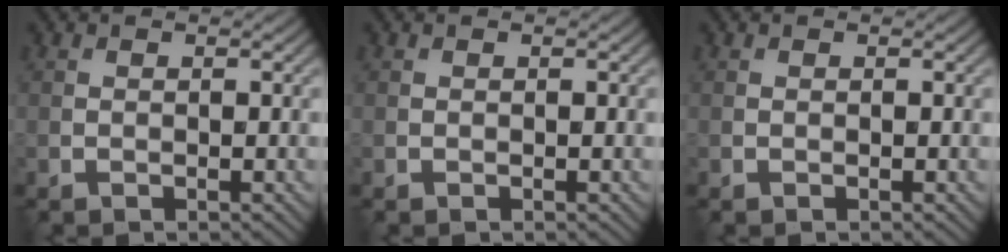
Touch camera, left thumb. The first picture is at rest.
{"total": 0.0}
{"total": 0.0}